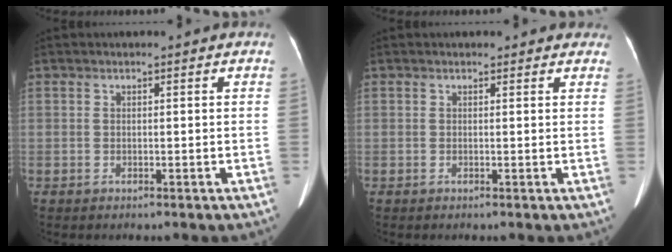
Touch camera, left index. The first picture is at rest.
{"total": 2.8, "force": [2.4, 1.3, 0.7], "torque": [0.001, 0.006, 0.013]}